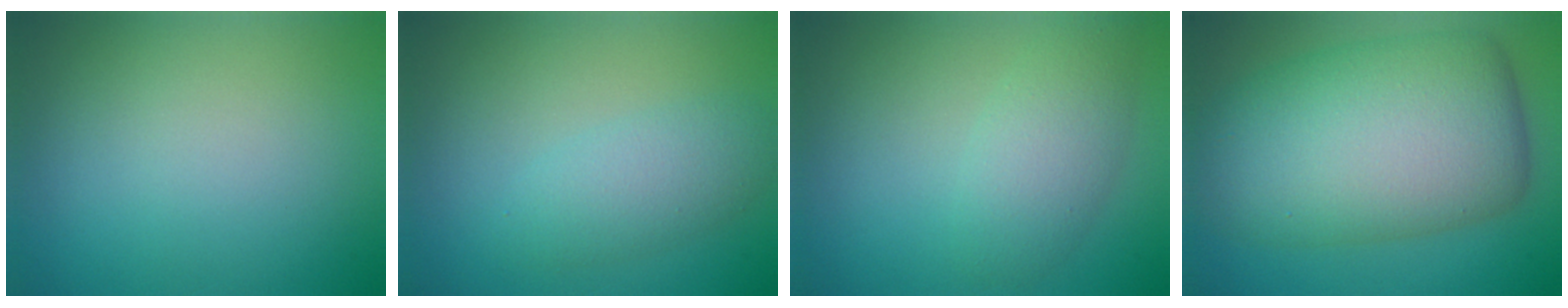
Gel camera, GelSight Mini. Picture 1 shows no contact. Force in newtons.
{"total": 2.9, "press": 2.8, "slide": 0.2}
{"total": 3.5, "press": 3.4, "slide": 0.2}
{"total": 12.9, "press": 12.9, "slide": 0.3}